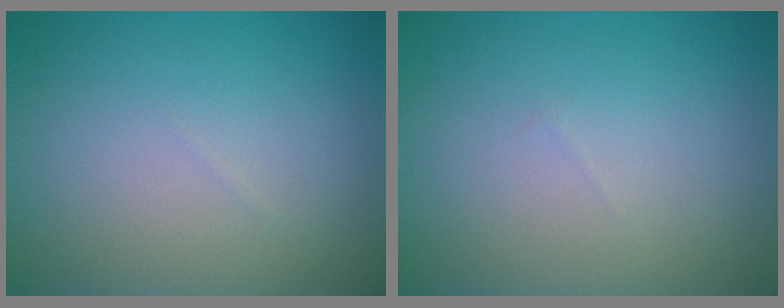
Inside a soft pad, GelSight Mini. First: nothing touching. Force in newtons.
{"total": 0.0}